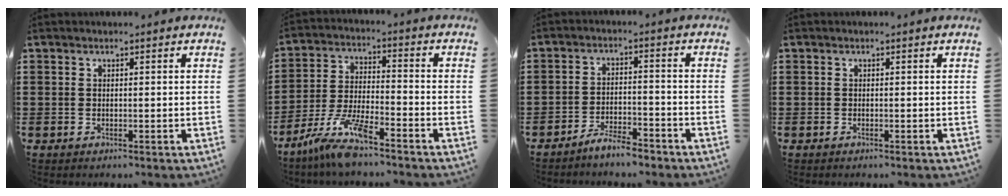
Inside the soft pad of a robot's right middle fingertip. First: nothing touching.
{"total": 8.5, "force": [-7.1, 0.6, 4.7], "torque": [-0.111, -0.010, -0.142]}
{"total": 4.2, "force": [-4.1, 0.4, 1.1], "torque": [-0.028, 0.006, -0.083]}
{"total": 0.0}